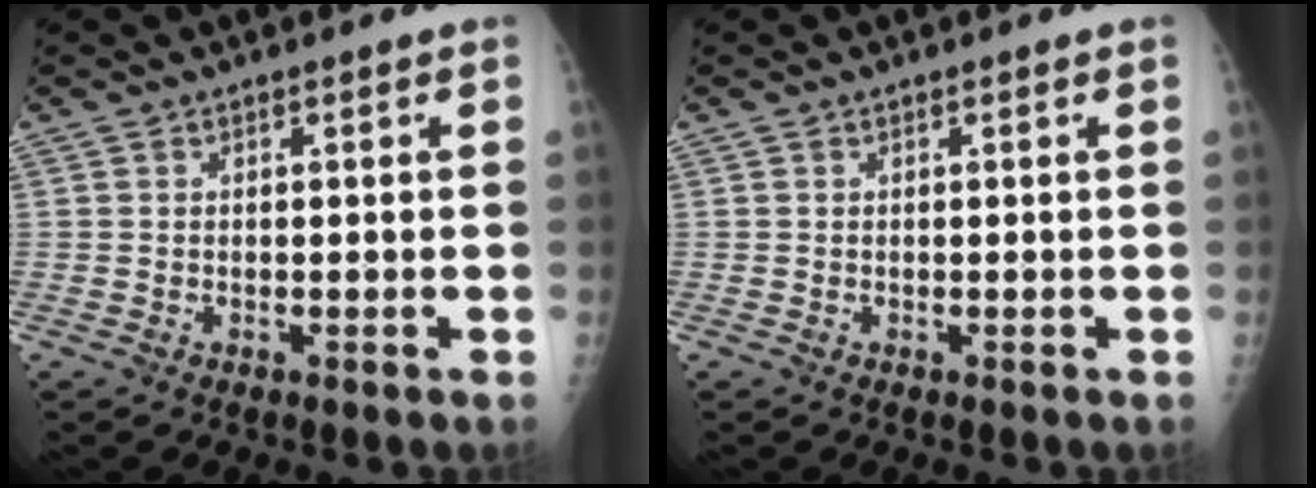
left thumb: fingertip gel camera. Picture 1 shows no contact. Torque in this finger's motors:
{"motor_torque": [0.46, -0.30, -0.10, -0.07, 0.03]}